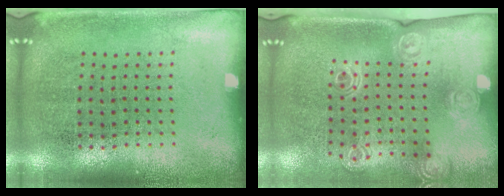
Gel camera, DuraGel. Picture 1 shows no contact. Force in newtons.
{"total": 1.5, "press": 1.4, "slide": 0.6}